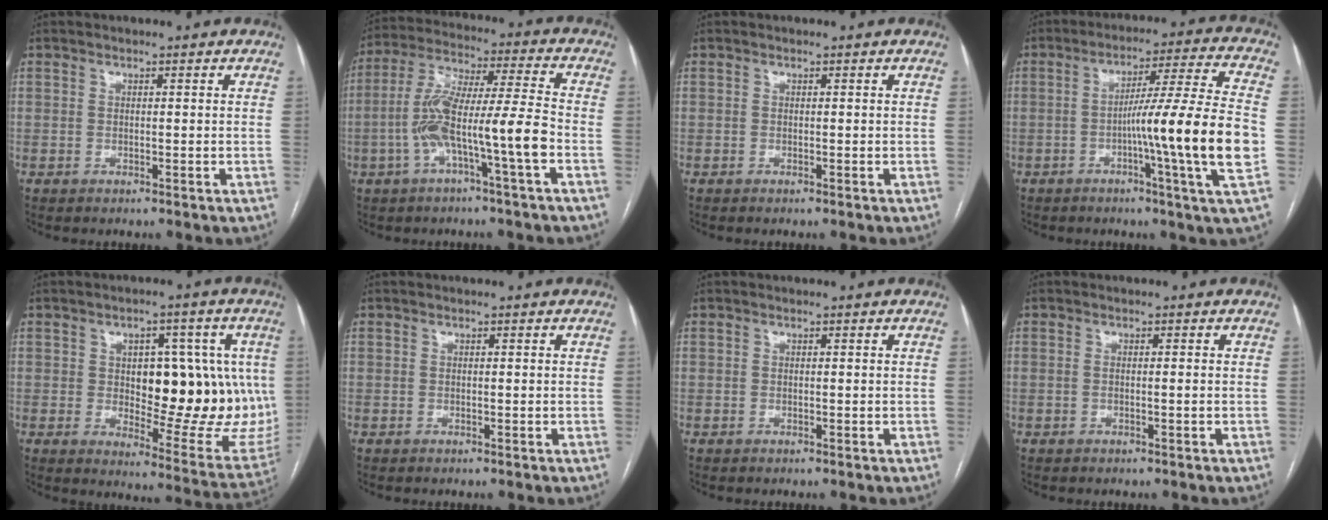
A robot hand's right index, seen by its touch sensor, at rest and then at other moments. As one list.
[{"total": 12.4, "force": [-4.1, 0.2, 11.7], "torque": [-0.232, 0.023, -0.076]}, {"total": 0.0}, {"total": 15.4, "force": [-3.1, -2.2, 14.9], "torque": [-0.234, -0.004, -0.058]}, {"total": 18.6, "force": [1.0, 8.2, 16.6], "torque": [-0.186, 0.009, 0.032]}, {"total": 0.0}, {"total": 0.0}, {"total": 0.7, "force": [-0.1, 0.0, 0.7], "torque": [-0.013, 0.000, -0.001]}]